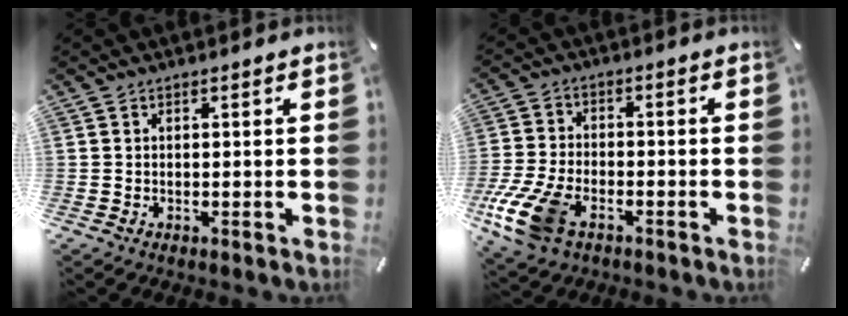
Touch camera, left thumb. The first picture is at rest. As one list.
[{"total": 11.9, "force": [-6.1, 6.8, 7.7], "torque": [-0.168, 0.022, -0.112]}]